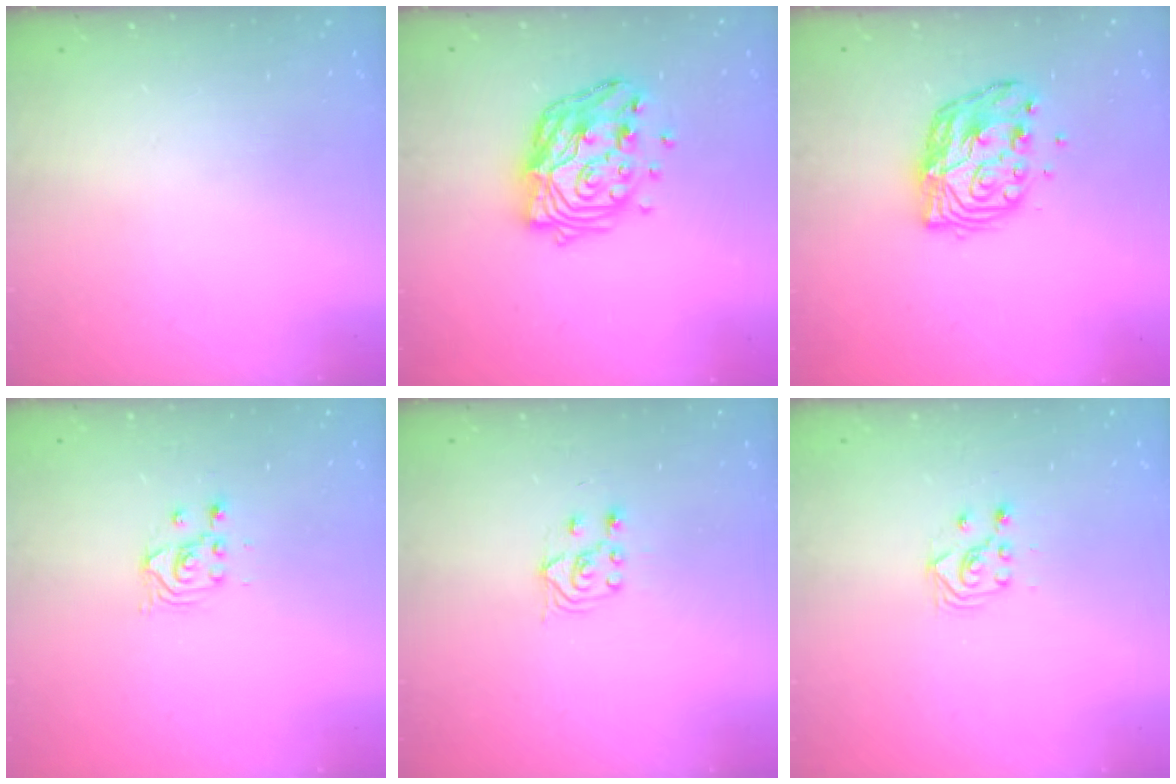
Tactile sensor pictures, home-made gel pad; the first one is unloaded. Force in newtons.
{"total": 15.5, "press": 15.4, "slide": 1.4}
{"total": 11.1, "press": 11.1, "slide": 1.1}
{"total": 2.5, "press": 2.5, "slide": 0.2}
{"total": 3.9, "press": 3.8, "slide": 0.9}
{"total": 3.3, "press": 3.2, "slide": 0.8}